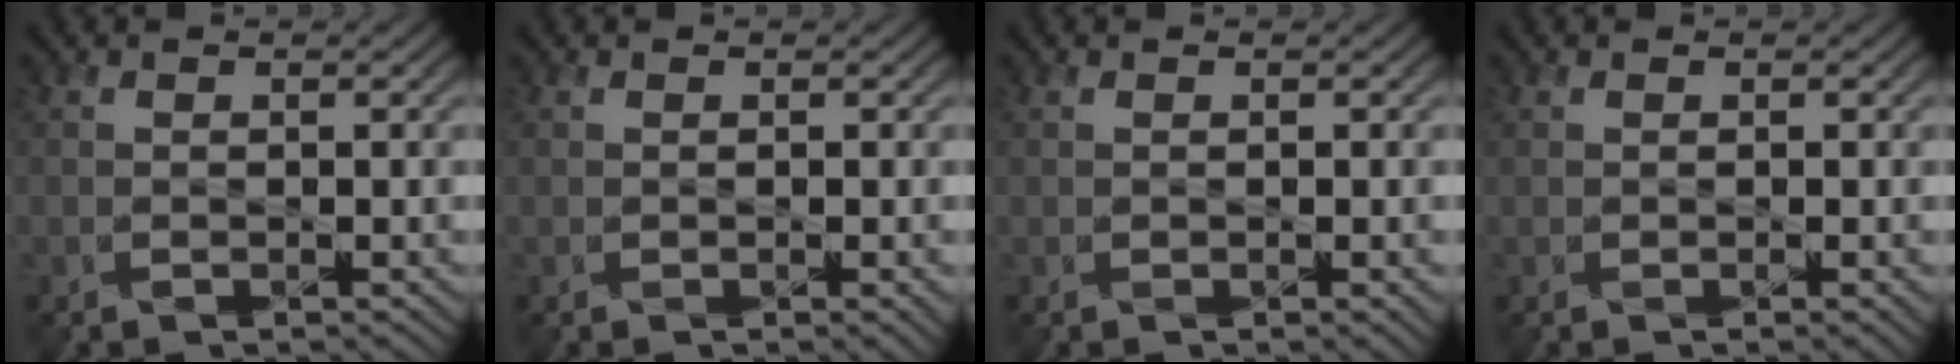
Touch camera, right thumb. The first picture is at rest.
{"total": 1.4, "force": [0.0, 0.4, 1.3], "torque": [-0.017, 0.001, 0.000]}
{"total": 1.1, "force": [0.0, 0.3, 1.0], "torque": [-0.012, 0.002, 0.001]}
{"total": 1.1, "force": [0.1, 0.3, 1.1], "torque": [-0.012, 0.002, 0.000]}